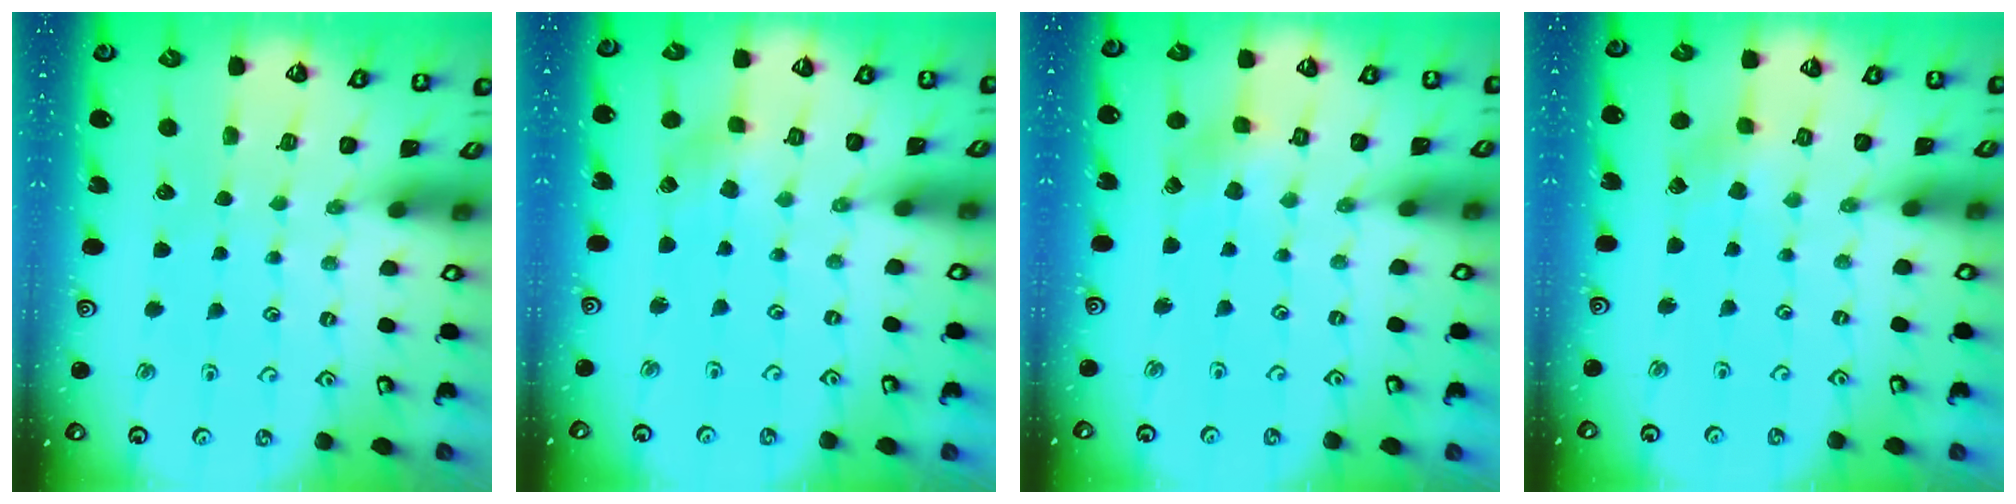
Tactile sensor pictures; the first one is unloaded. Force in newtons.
{"total": 2.6, "press": 2.6, "slide": 0.5}
{"total": 2.6, "press": 2.5, "slide": 0.3}
{"total": 1.8, "press": 1.8, "slide": 0.1}